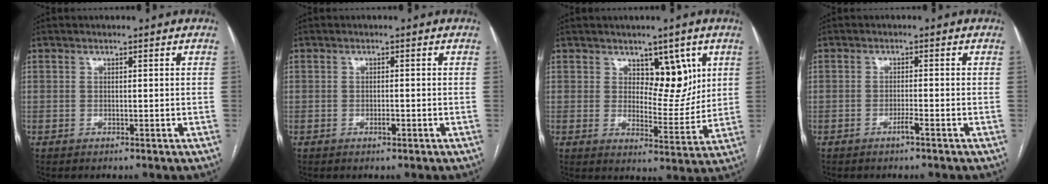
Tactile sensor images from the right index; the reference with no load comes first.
{"total": 1.1, "force": [-0.5, 0.4, 0.9], "torque": [-0.017, 0.000, -0.006]}
{"total": 7.4, "force": [3.5, 3.7, 5.4], "torque": [-0.063, -0.002, 0.059]}
{"total": 1.5, "force": [-1.0, -0.2, 1.2], "torque": [-0.024, 0.000, -0.019]}